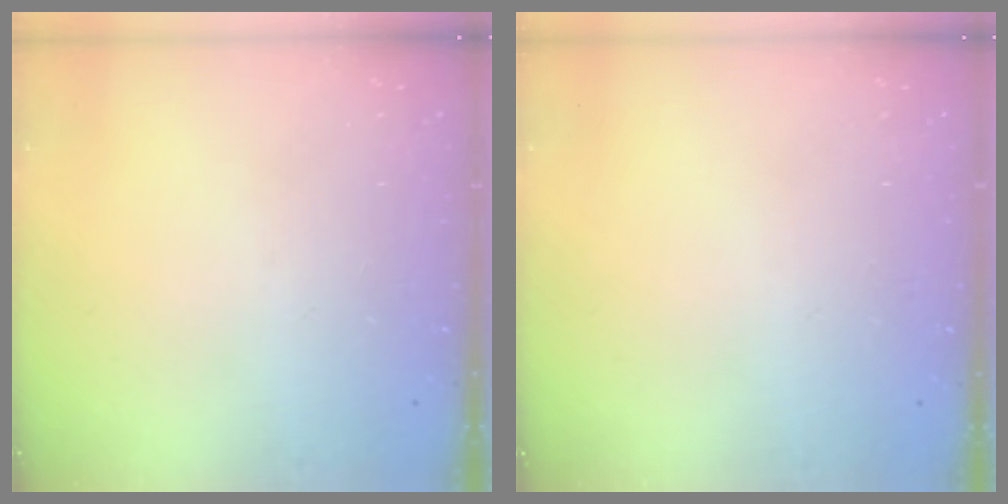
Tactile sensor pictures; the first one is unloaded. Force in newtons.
{"total": 2.6, "press": 2.6, "slide": 0.2}